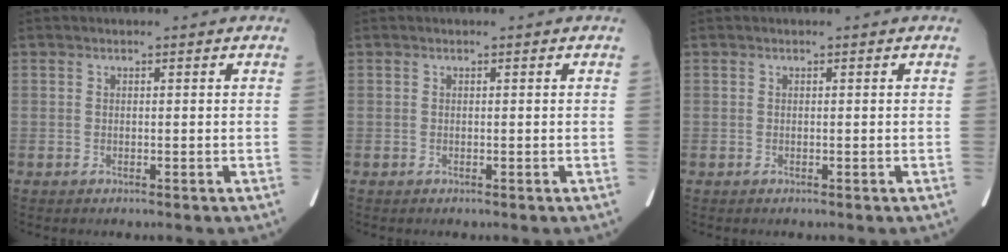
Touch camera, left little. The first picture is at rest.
{"total": 0.0}
{"total": 0.0}